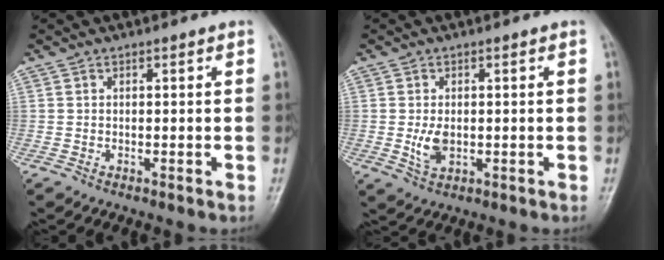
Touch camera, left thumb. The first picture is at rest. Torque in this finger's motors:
{"motor_torque": [0.91, 0.91, 0.53, -0.19, 0.02]}